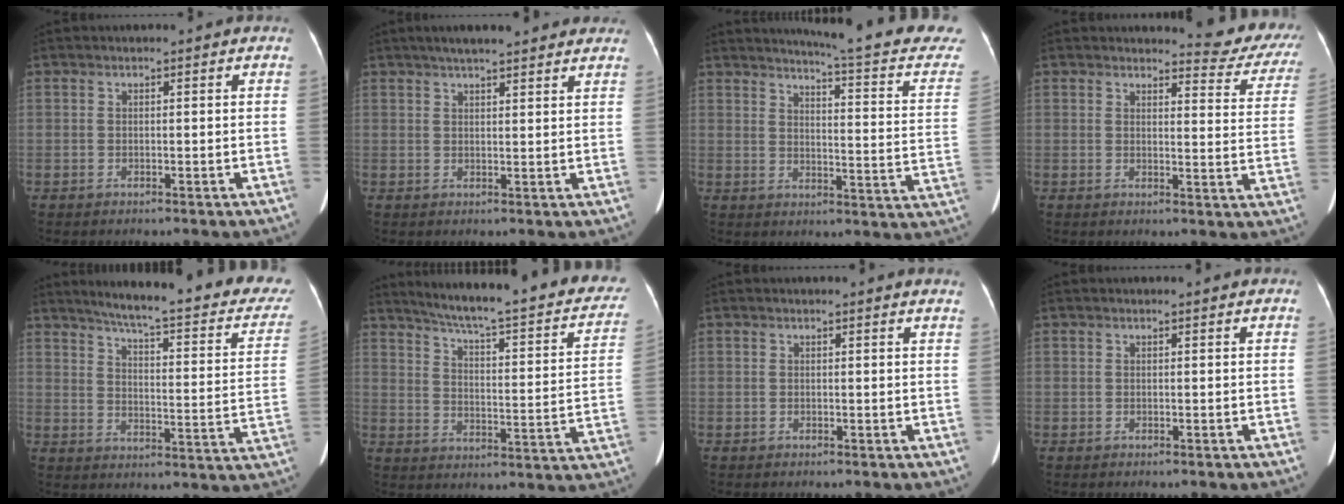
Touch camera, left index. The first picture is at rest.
{"total": 10.5, "force": [8.7, 1.7, 5.6], "torque": [-0.071, 0.032, 0.109]}
{"total": 18.8, "force": [17.2, 0.6, 7.5], "torque": [-0.100, -0.087, 0.185]}
{"total": 10.0, "force": [9.7, 1.6, 1.7], "torque": [0.002, -0.060, 0.083]}
{"total": 25.5, "force": [21.8, 3.2, 12.9], "torque": [-0.173, -0.049, 0.261]}
{"total": 26.7, "force": [22.2, 4.1, 14.3], "torque": [-0.200, -0.030, 0.275]}
{"total": 1.9, "force": [1.8, -0.2, 0.5], "torque": [-0.016, -0.007, 0.009]}
{"total": 0.8, "force": [0.8, 0.0, 0.2], "torque": [-0.008, 0.005, 0.009]}